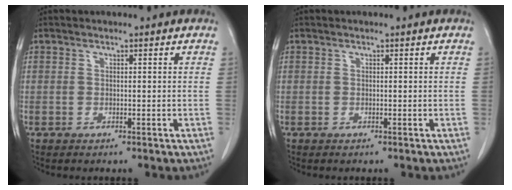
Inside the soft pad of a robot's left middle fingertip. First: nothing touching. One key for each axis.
{"total": 0.0}